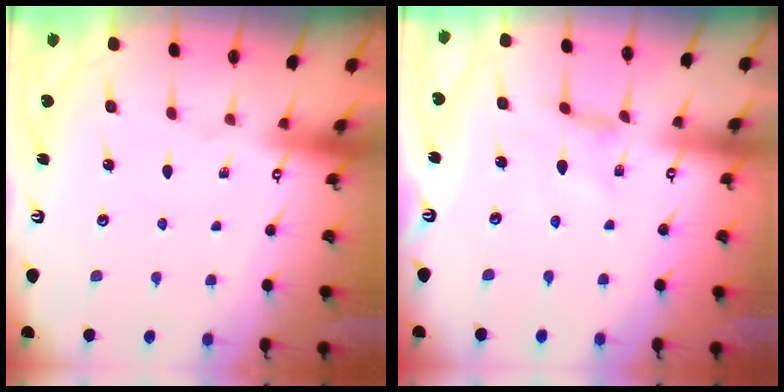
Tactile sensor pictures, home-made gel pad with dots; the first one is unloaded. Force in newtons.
{"total": 1.8, "press": 1.7, "slide": 0.4}